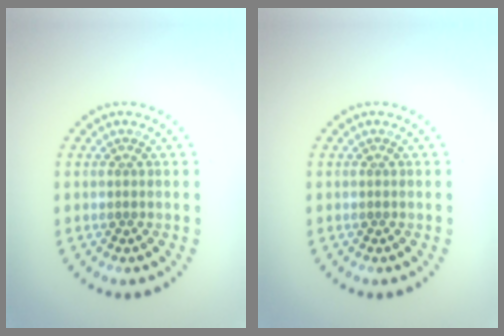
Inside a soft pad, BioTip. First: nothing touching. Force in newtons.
{"total": 0.0}